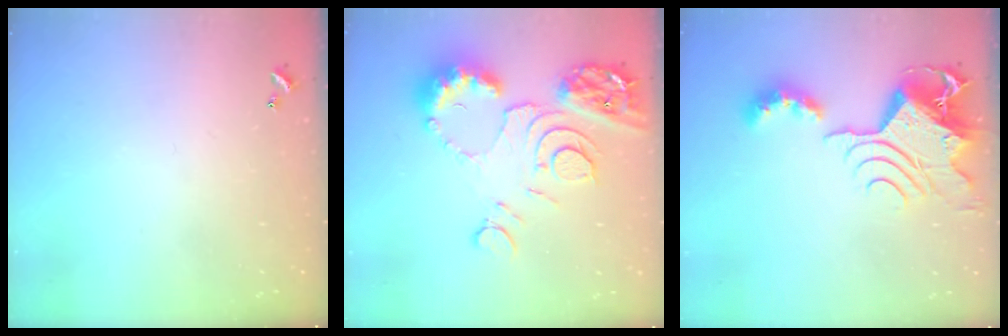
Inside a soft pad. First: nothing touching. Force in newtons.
{"total": 14.0, "press": 13.9, "slide": 1.5}
{"total": 11.7, "press": 11.6, "slide": 1.5}